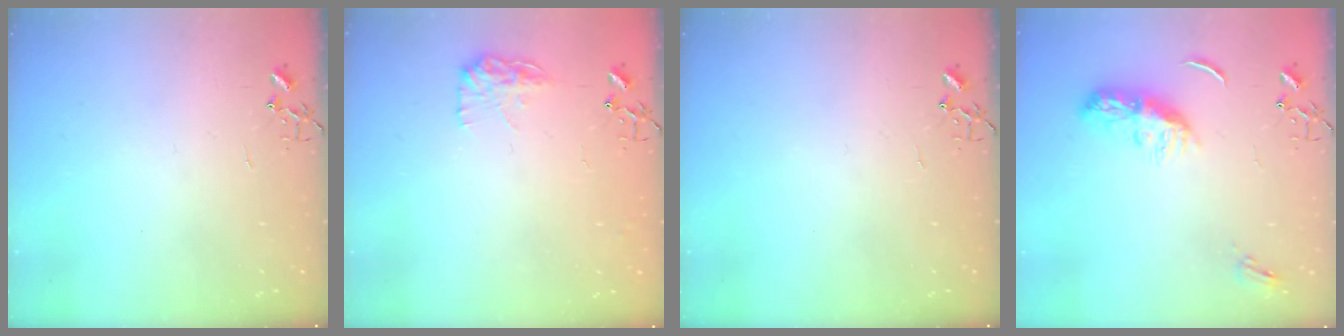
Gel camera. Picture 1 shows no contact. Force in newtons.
{"total": 10.1, "press": 10.1, "slide": 0.4}
{"total": 0.0}
{"total": 9.6, "press": 9.6, "slide": 0.0}